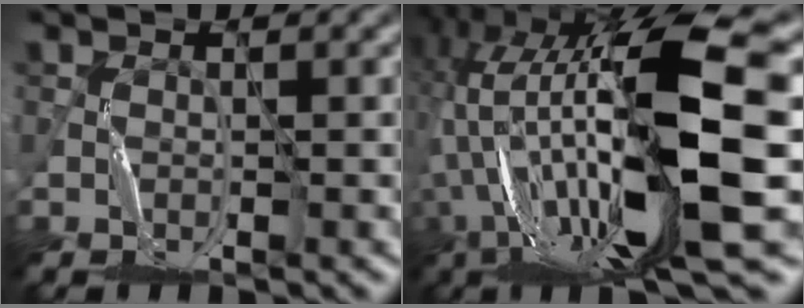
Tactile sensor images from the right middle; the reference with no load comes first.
{"total": 17.7, "force": [-1.7, 5.4, 16.8], "torque": [-0.323, -0.008, -0.020]}